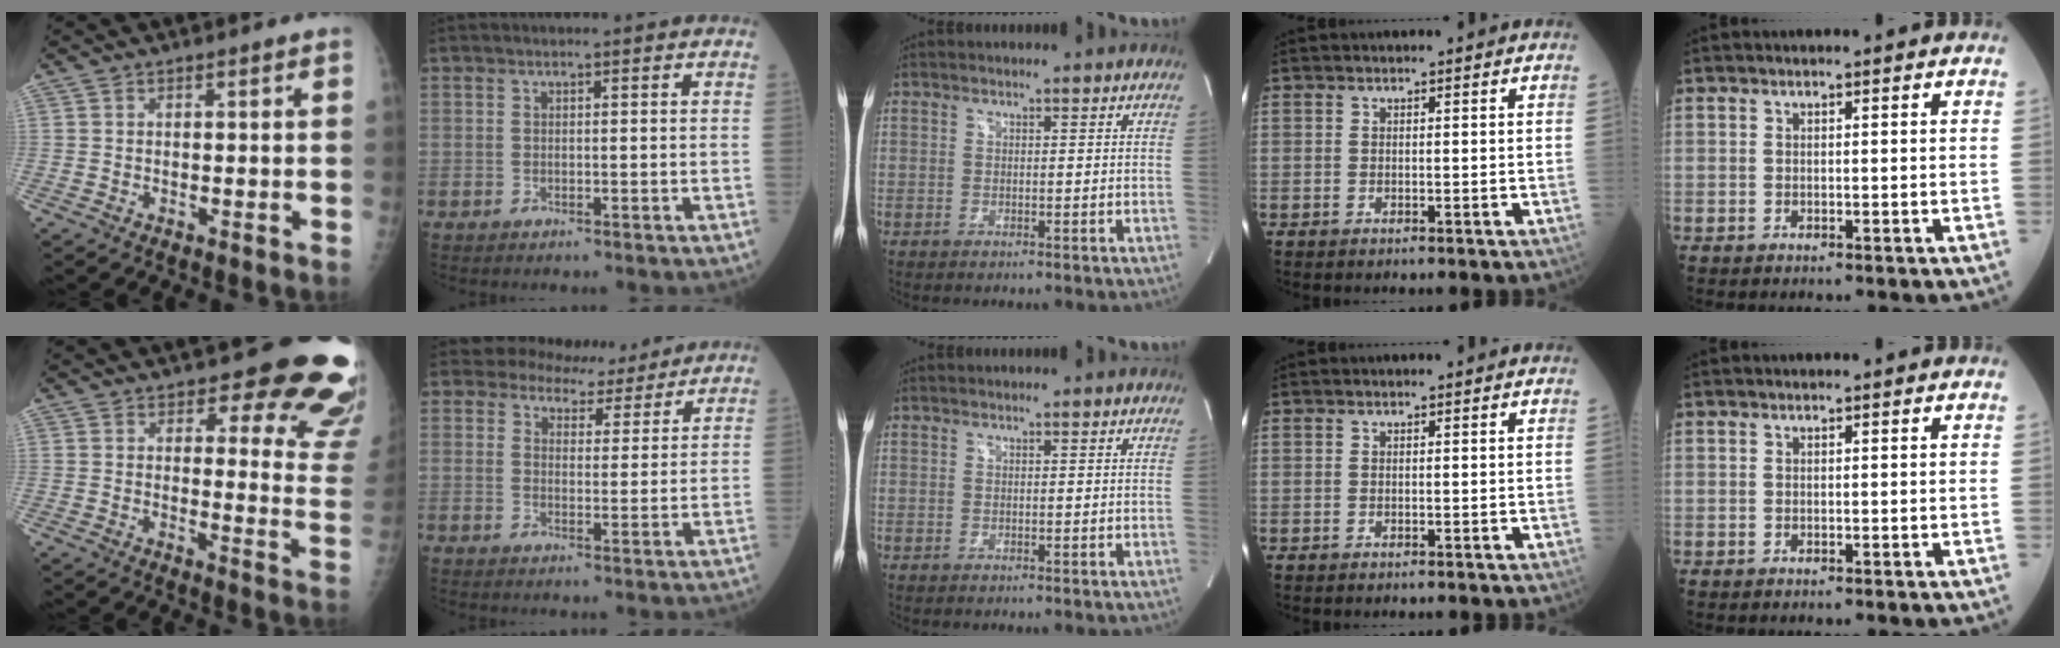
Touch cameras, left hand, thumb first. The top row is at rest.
{"thumb": {"total": 16.5, "force": [12.8, 6.3, 8.3], "torque": [-0.034, -0.092, 0.121]}, "index": {"total": 9.1, "force": [8.5, 3.2, 0.8], "torque": [0.004, 0.004, 0.105]}}